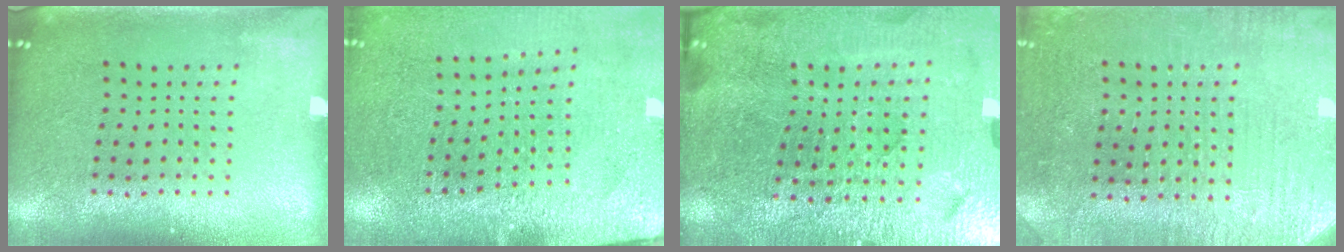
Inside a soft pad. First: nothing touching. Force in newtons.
{"total": 2.9, "press": 2.9, "slide": 0.2}
{"total": 5.2, "press": 4.9, "slide": 1.7}
{"total": 3.0, "press": 2.9, "slide": 0.7}